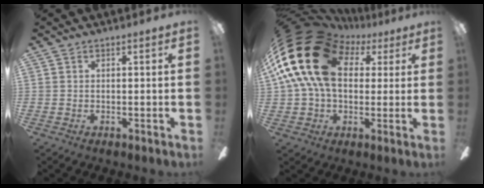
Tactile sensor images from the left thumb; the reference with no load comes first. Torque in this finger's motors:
{"motor_torque": [-0.25, 1.88, 1.45, -1.32, 0.96]}